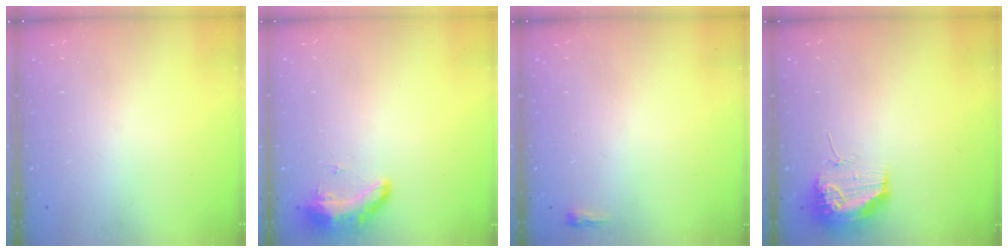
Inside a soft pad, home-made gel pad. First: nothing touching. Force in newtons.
{"total": 8.5, "press": 8.3, "slide": 1.6}
{"total": 2.3, "press": 2.2, "slide": 0.7}
{"total": 13.8, "press": 11.9, "slide": 6.9}